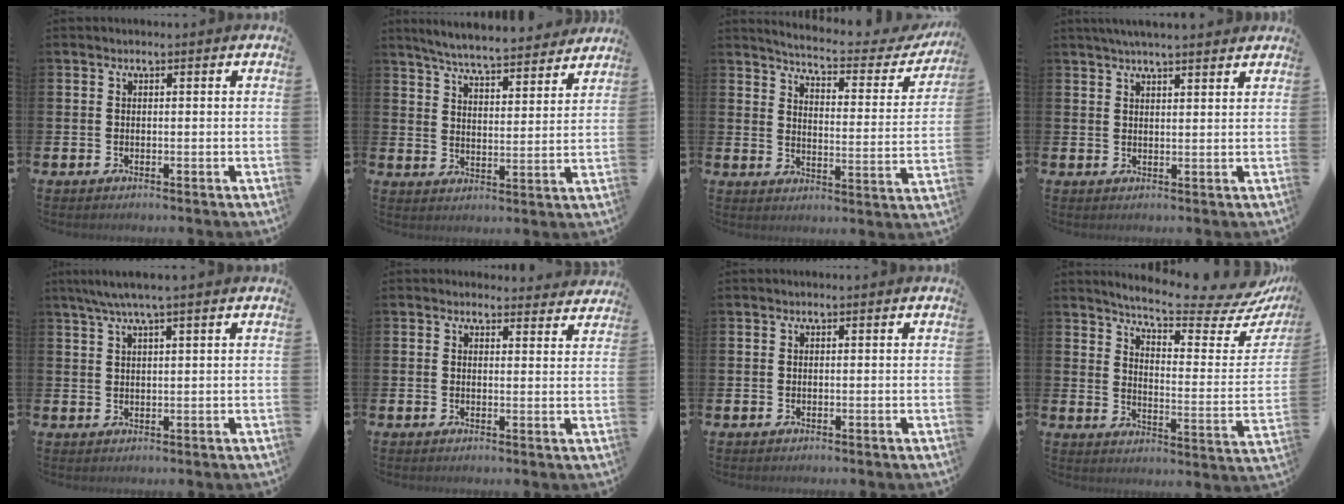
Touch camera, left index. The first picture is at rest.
{"total": 6.3, "force": [6.2, 0.4, 1.3], "torque": [-0.047, -0.043, 0.106]}
{"total": 5.1, "force": [4.8, 0.5, 1.6], "torque": [-0.053, -0.038, 0.076]}
{"total": 3.7, "force": [3.5, 0.0, 1.2], "torque": [-0.030, -0.007, 0.064]}
{"total": 3.4, "force": [2.5, -0.2, 2.4], "torque": [-0.058, 0.003, 0.046]}
{"total": 2.3, "force": [2.2, 0.7, -0.1], "torque": [0.003, -0.010, 0.039]}
{"total": 0.0}
{"total": 7.2, "force": [6.4, 0.3, 3.2], "torque": [-0.072, -0.060, 0.102]}